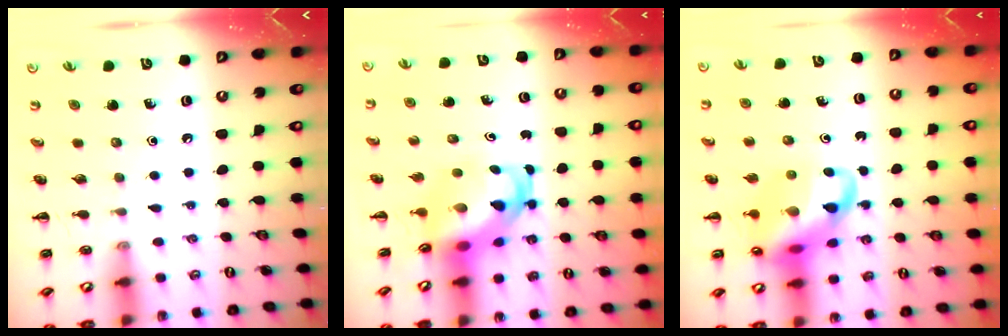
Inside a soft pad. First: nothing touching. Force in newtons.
{"total": 6.0, "press": 5.8, "slide": 1.2}
{"total": 15.4, "press": 15.1, "slide": 3.3}